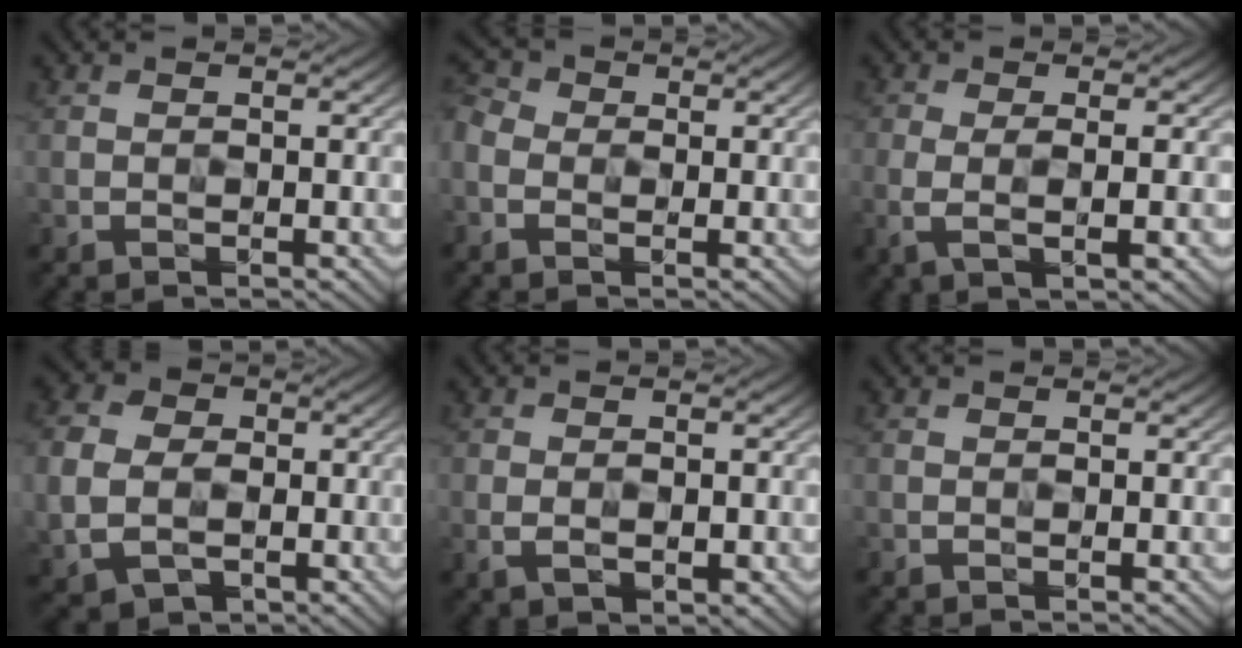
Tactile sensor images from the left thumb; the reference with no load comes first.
{"total": 3.5, "force": [-0.8, 2.9, 1.7], "torque": [-0.055, 0.004, -0.025]}
{"total": 4.1, "force": [-0.7, 1.0, 3.9], "torque": [-0.086, -0.004, -0.016]}
{"total": 8.3, "force": [-0.7, 7.2, 4.1], "torque": [-0.133, -0.004, -0.026]}
{"total": 3.0, "force": [-0.8, 1.7, 2.3], "torque": [-0.044, -0.006, -0.011]}
{"total": 0.0}